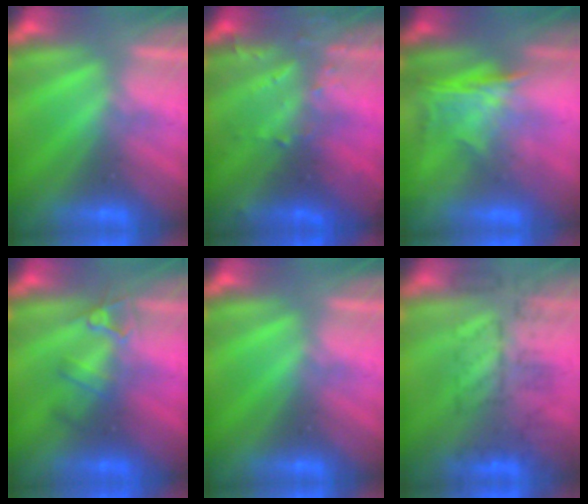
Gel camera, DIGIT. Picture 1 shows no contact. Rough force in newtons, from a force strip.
{"total": 3.2}
{"total": 1.3}
{"total": 2.4}
{"total": 0.0}
{"total": 8.3}